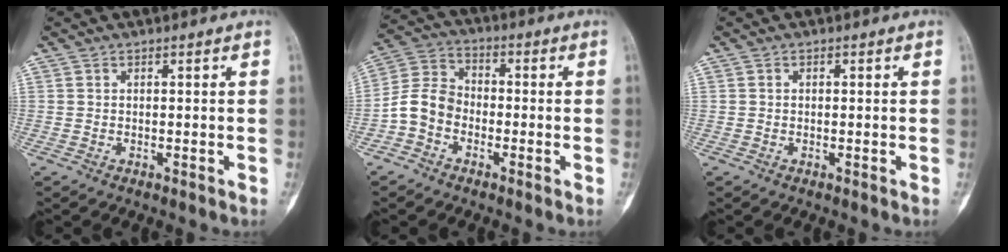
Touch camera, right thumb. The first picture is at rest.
{"total": 7.5, "force": [-2.7, 5.8, 4.0], "torque": [-0.069, 0.031, -0.066]}
{"total": 0.0}